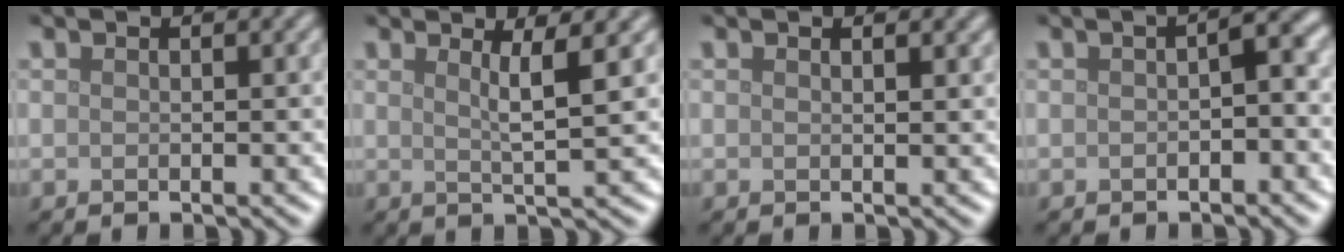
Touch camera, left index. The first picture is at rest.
{"total": 2.8, "force": [1.2, 0.5, 2.5], "torque": [-0.036, 0.001, 0.017]}
{"total": 0.8, "force": [0.6, 0.2, 0.4], "torque": [-0.003, 0.002, 0.010]}
{"total": 2.0, "force": [-0.3, 0.8, 1.9], "torque": [-0.025, 0.006, -0.006]}